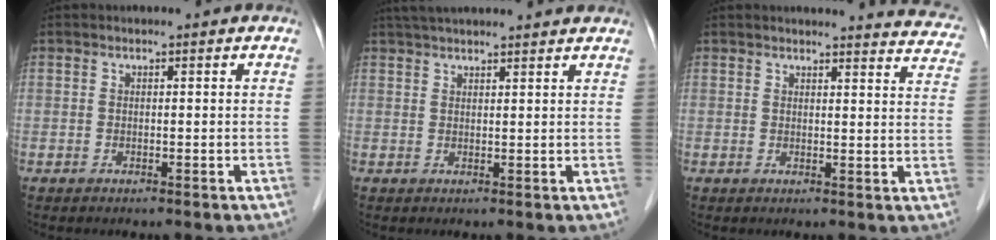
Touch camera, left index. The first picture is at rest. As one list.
[{"total": 12.5, "force": [11.3, 1.1, 5.2], "torque": [-0.083, 0.041, 0.156]}, {"total": 11.0, "force": [10.9, 1.1, 1.6], "torque": [0.008, -0.048, 0.090]}]